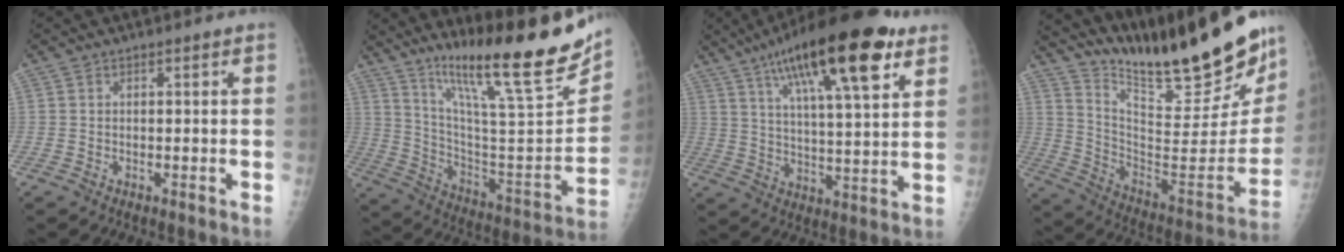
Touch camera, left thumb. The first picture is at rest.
{"total": 26.6, "force": [18.4, 3.4, 18.8], "torque": [-0.272, -0.085, 0.305]}
{"total": 23.0, "force": [12.4, 6.0, 18.4], "torque": [-0.286, -0.023, 0.196]}
{"total": 29.1, "force": [23.6, 4.2, 16.6], "torque": [-0.234, -0.144, 0.361]}